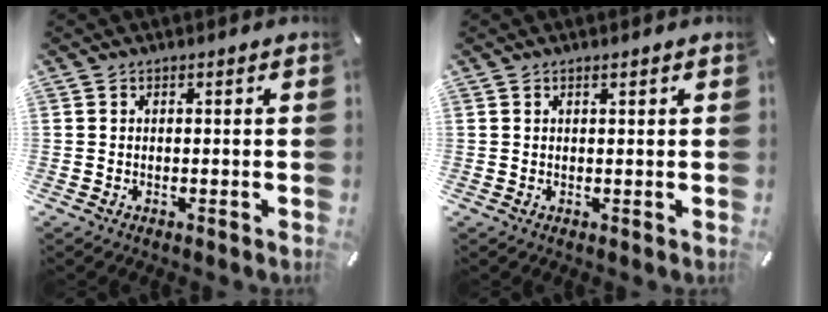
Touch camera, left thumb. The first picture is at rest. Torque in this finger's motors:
{"motor_torque": [-0.18, -0.18, -0.15, 0.17, -0.02]}